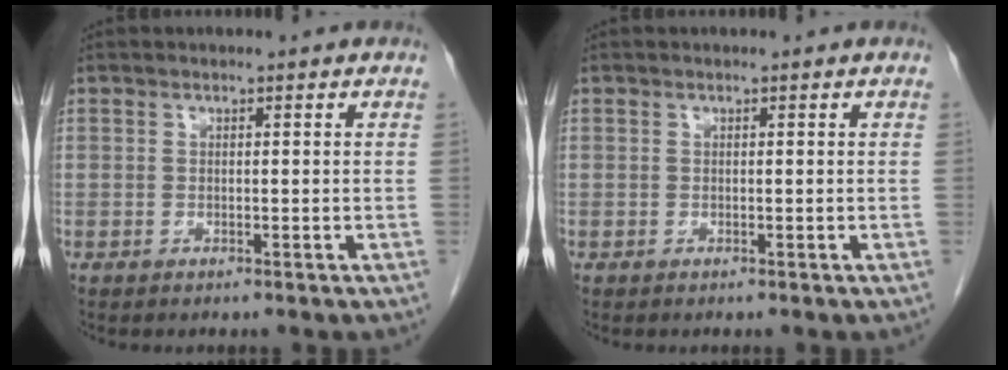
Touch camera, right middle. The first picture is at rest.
{"total": 0.0}